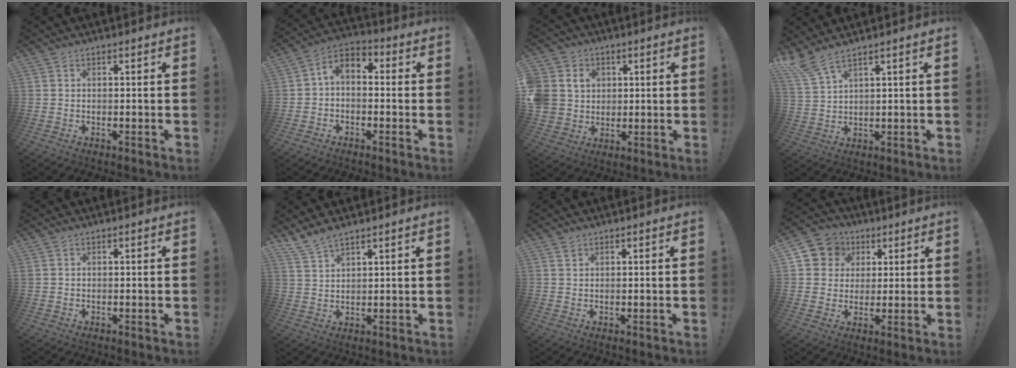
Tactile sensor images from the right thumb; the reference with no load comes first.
{"total": 5.4, "force": [-1.4, 3.4, 3.9], "torque": [-0.078, 0.013, -0.023]}
{"total": 9.2, "force": [1.6, 8.6, 2.9], "torque": [-0.060, -0.001, 0.041]}
{"total": 5.7, "force": [4.5, 0.4, 3.5], "torque": [-0.075, -0.021, 0.085]}
{"total": 0.6, "force": [0.3, 0.5, 0.0], "torque": [0.000, 0.003, 0.006]}
{"total": 4.8, "force": [4.4, 0.9, 1.9], "torque": [-0.042, -0.026, 0.084]}
{"total": 1.2, "force": [1.0, 0.7, 0.2], "torque": [0.006, -0.006, 0.017]}
{"total": 8.9, "force": [2.5, 8.3, 1.9], "torque": [-0.026, -0.009, 0.055]}